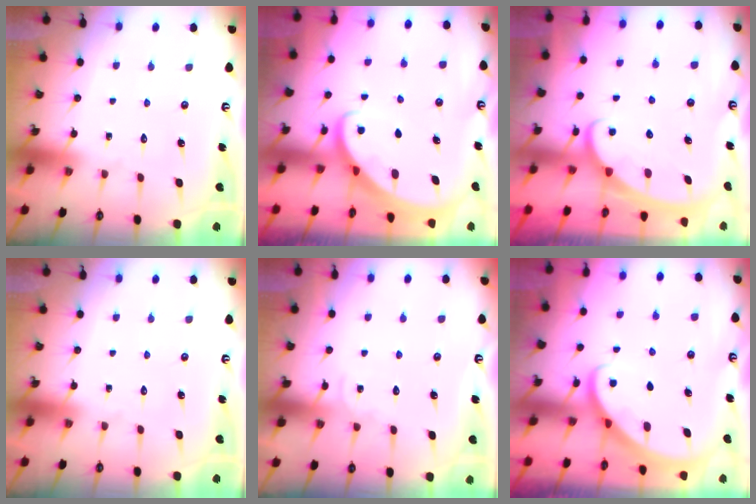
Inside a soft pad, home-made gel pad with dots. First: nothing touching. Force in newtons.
{"total": 2.5, "press": 2.5, "slide": 0.3}
{"total": 2.5, "press": 2.5, "slide": 0.3}
{"total": 0.0}
{"total": 4.5, "press": 4.5, "slide": 0.5}
{"total": 2.8, "press": 2.8, "slide": 0.2}